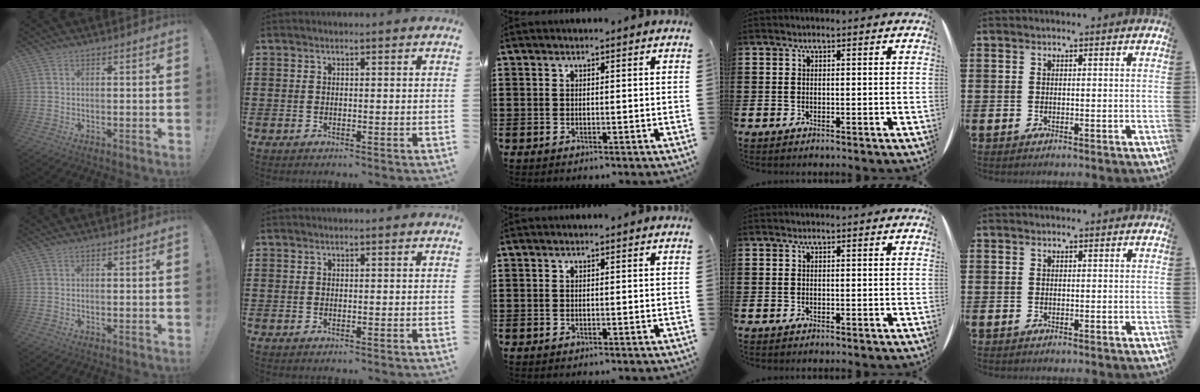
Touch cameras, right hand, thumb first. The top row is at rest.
{}